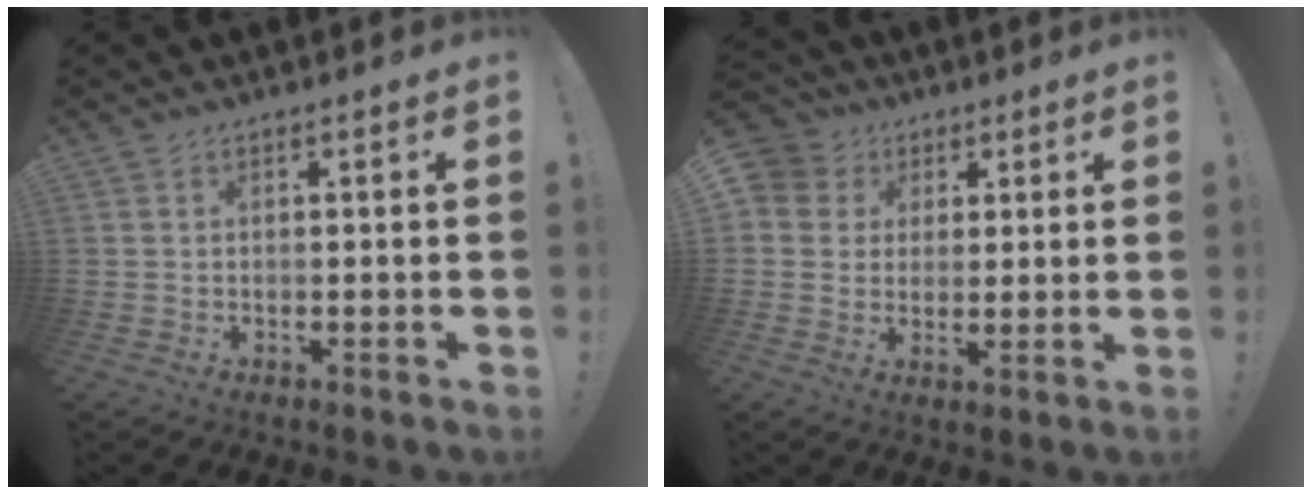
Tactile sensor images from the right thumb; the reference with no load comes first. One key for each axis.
{"total": 7.3, "fx": 2.4, "fy": 6.6, "fz": 1.9, "tx": -0.035, "ty": -0.010, "tz": 0.051}